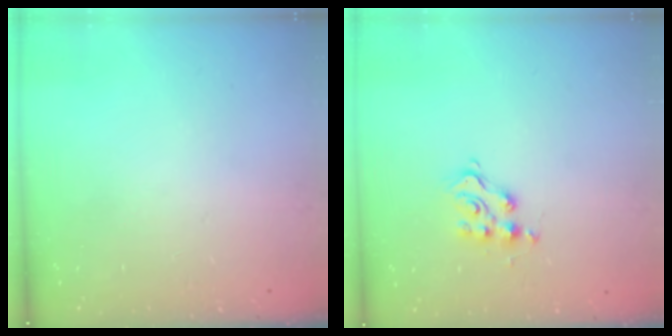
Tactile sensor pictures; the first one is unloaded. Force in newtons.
{"total": 7.2, "press": 7.1, "slide": 0.4}